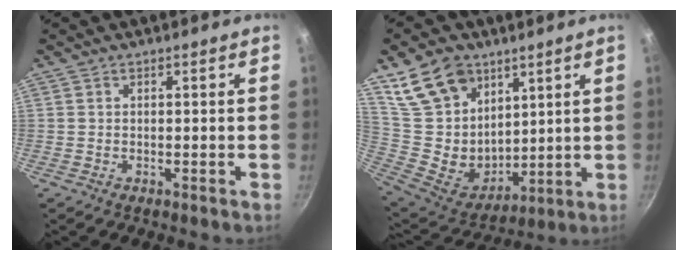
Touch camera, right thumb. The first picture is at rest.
{"total": 18.7, "force": [10.8, 13.0, 8.2], "torque": [-0.115, -0.060, 0.220]}